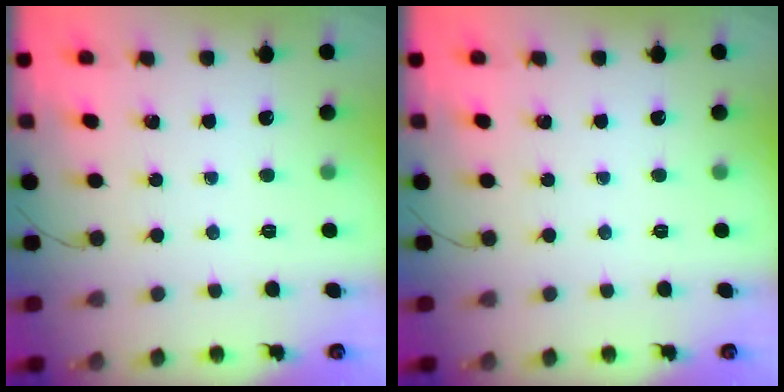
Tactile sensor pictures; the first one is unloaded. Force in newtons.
{"total": 0.0}